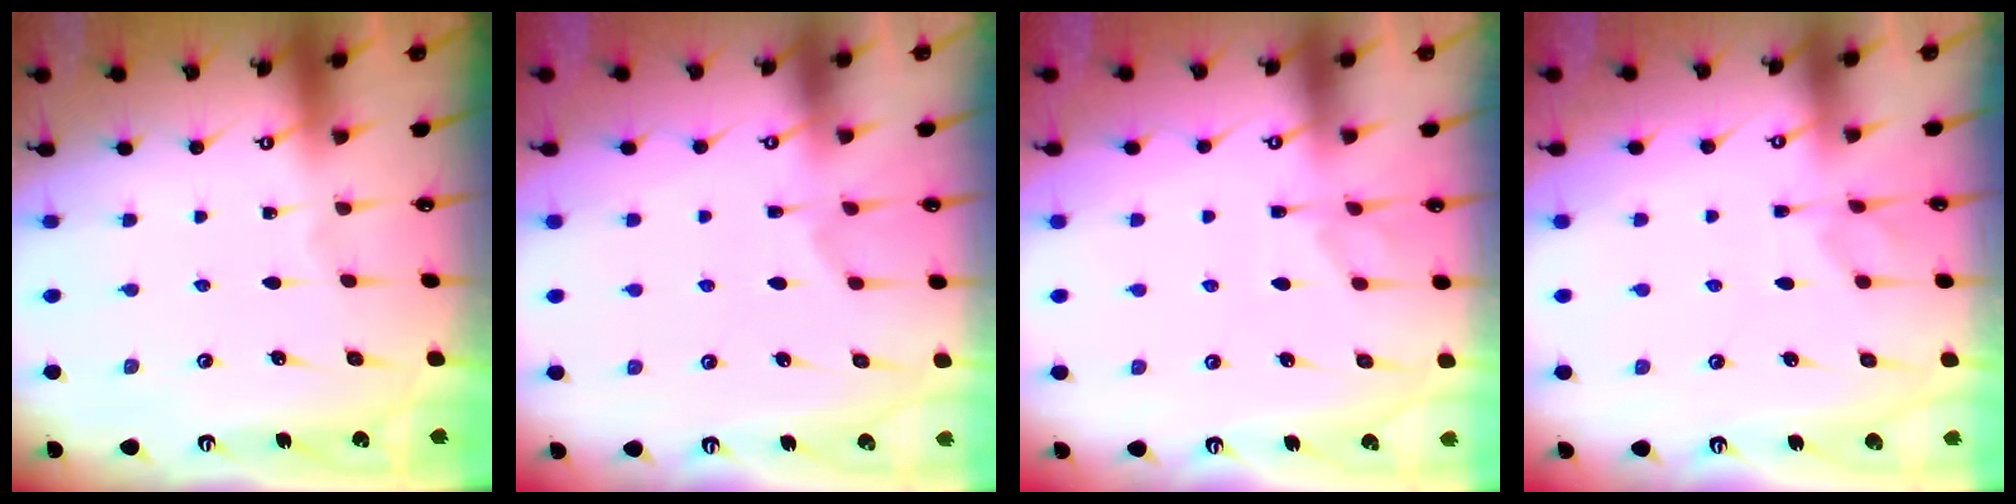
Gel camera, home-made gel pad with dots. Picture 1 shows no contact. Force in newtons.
{"total": 2.6, "press": 2.3, "slide": 1.1}
{"total": 1.1, "press": 0.3, "slide": 1.1}
{"total": 2.0, "press": 1.6, "slide": 1.2}